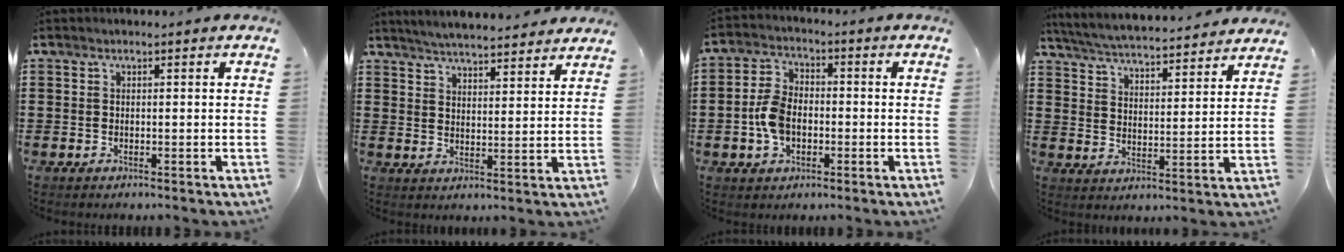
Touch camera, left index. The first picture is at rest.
{"total": 4.6, "force": [4.6, -0.4, 0.6], "torque": [-0.029, -0.023, 0.080]}
{"total": 6.7, "force": [-1.3, 4.3, 4.9], "torque": [-0.123, 0.002, -0.031]}
{"total": 5.0, "force": [4.9, -0.4, 0.9], "torque": [-0.042, -0.038, 0.081]}